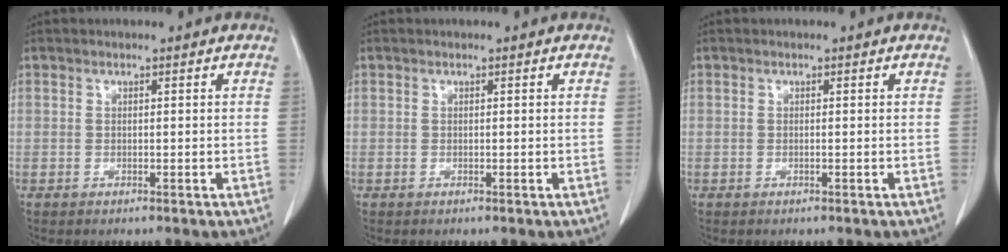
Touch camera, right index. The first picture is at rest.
{"total": 0.0}
{"total": 0.0}